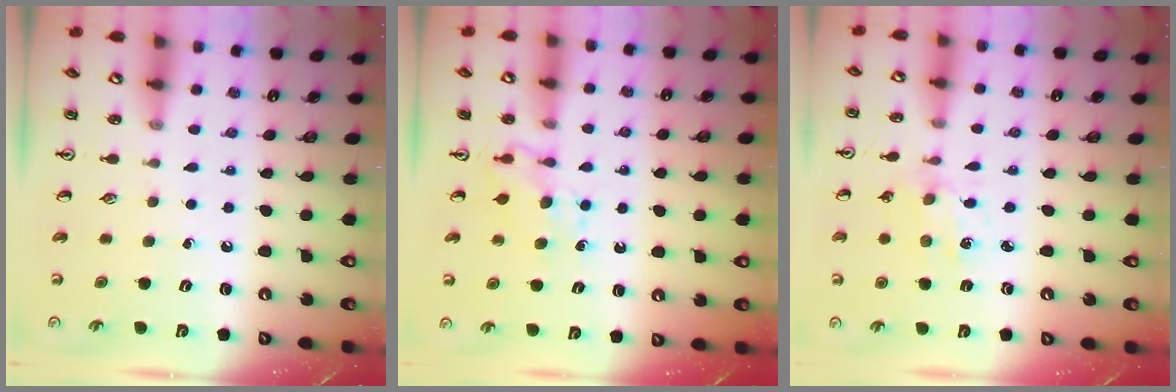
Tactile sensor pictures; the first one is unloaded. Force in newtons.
{"total": 6.0, "press": 6.0, "slide": 0.8}
{"total": 2.0, "press": 1.9, "slide": 0.4}